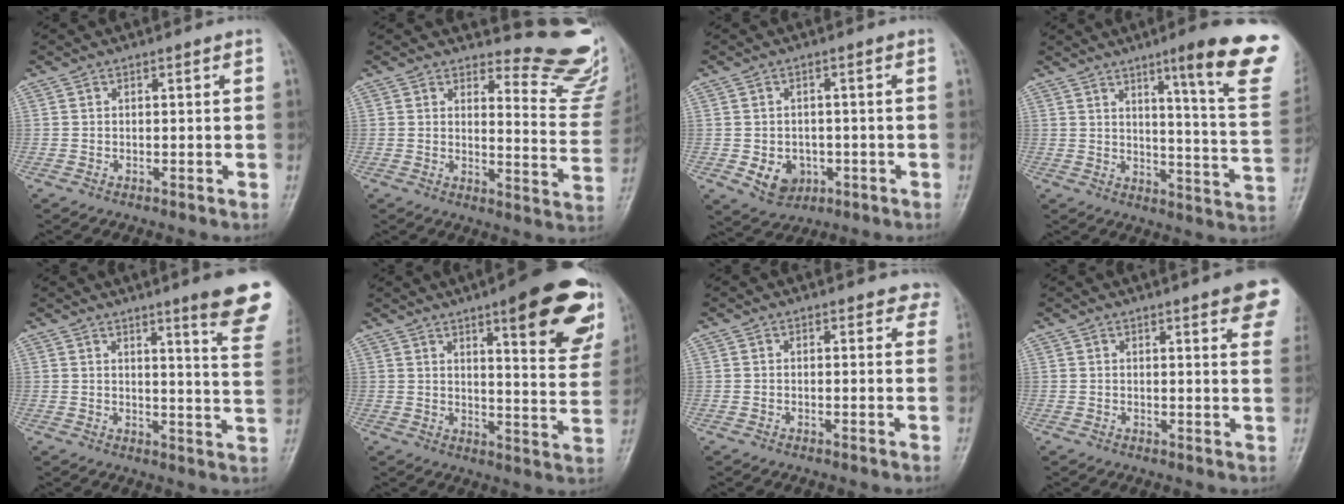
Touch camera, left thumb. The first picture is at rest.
{"total": 14.1, "force": [13.4, 3.3, 2.8], "torque": [0.006, -0.159, 0.137]}
{"total": 5.8, "force": [-1.5, 4.7, 3.0], "torque": [-0.027, 0.006, -0.012]}
{"total": 19.0, "force": [10.7, 1.5, 15.6], "torque": [-0.180, -0.057, 0.137]}
{"total": 13.6, "force": [9.1, 0.7, 10.0], "torque": [-0.104, -0.056, 0.101]}
{"total": 19.9, "force": [11.1, 5.0, 15.8], "torque": [-0.165, -0.050, 0.142]}
{"total": 3.5, "force": [3.0, 1.6, 0.4], "torque": [0.029, -0.013, 0.013]}
{"total": 10.1, "force": [6.3, 2.1, 7.6], "torque": [-0.067, -0.017, 0.064]}